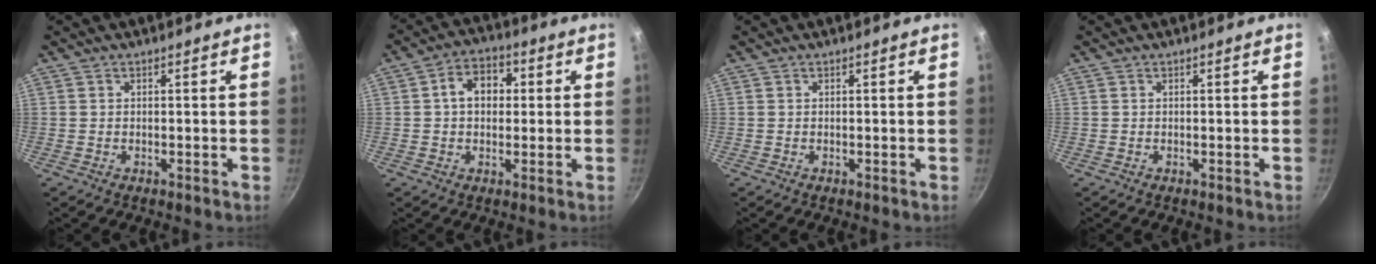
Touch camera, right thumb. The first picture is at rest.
{"total": 7.4, "force": [0.9, 5.5, 4.9], "torque": [-0.045, 0.015, 0.004]}
{"total": 0.0}
{"total": 0.0}